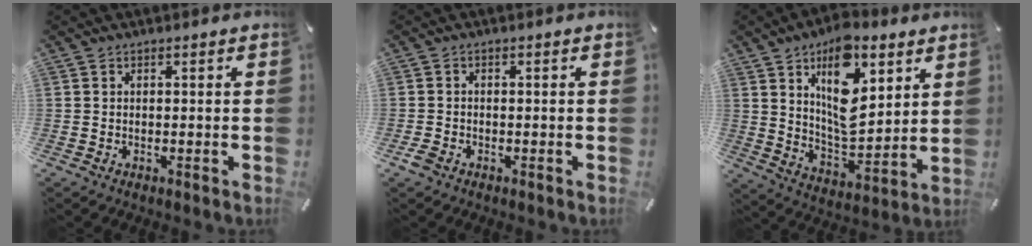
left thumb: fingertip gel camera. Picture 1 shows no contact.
{"total": 1.9, "force": [-1.1, 1.2, 1.0], "torque": [-0.024, 0.001, -0.023]}
{"total": 17.1, "force": [8.6, 9.0, 11.7], "torque": [-0.186, -0.038, 0.149]}